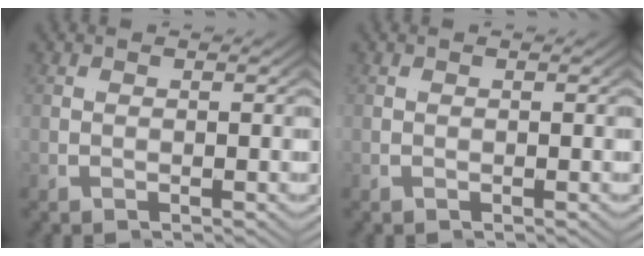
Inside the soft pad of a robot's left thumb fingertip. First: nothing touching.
{"total": 0.0}